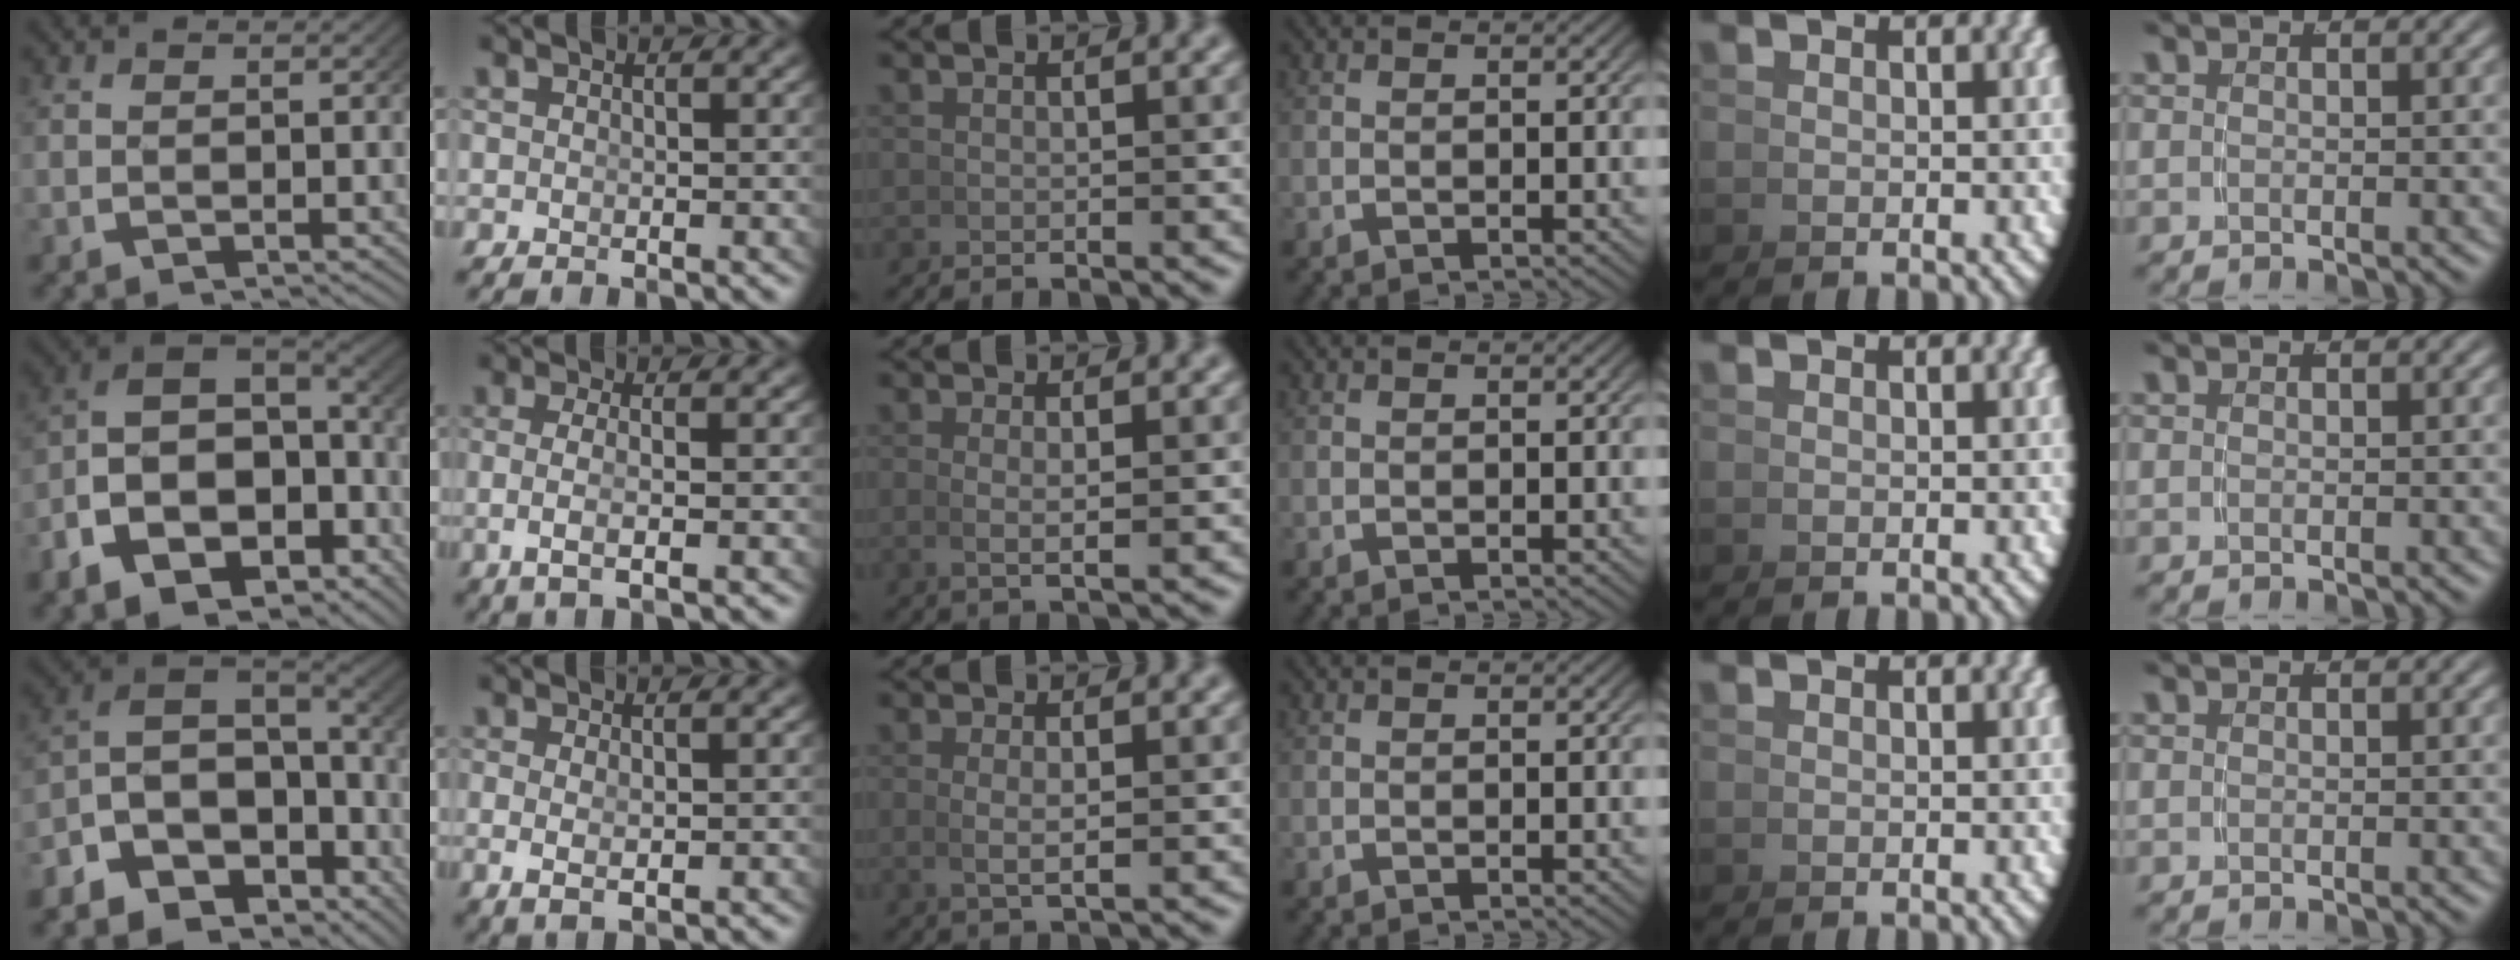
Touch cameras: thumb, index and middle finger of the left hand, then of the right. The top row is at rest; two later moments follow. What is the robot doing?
{"motion": "lift_and_place", "object": "hoodie"}